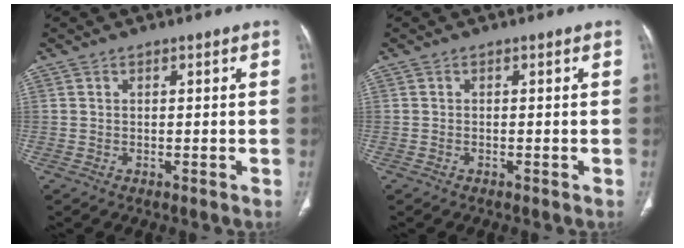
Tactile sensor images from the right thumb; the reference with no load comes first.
{"total": 0.0}